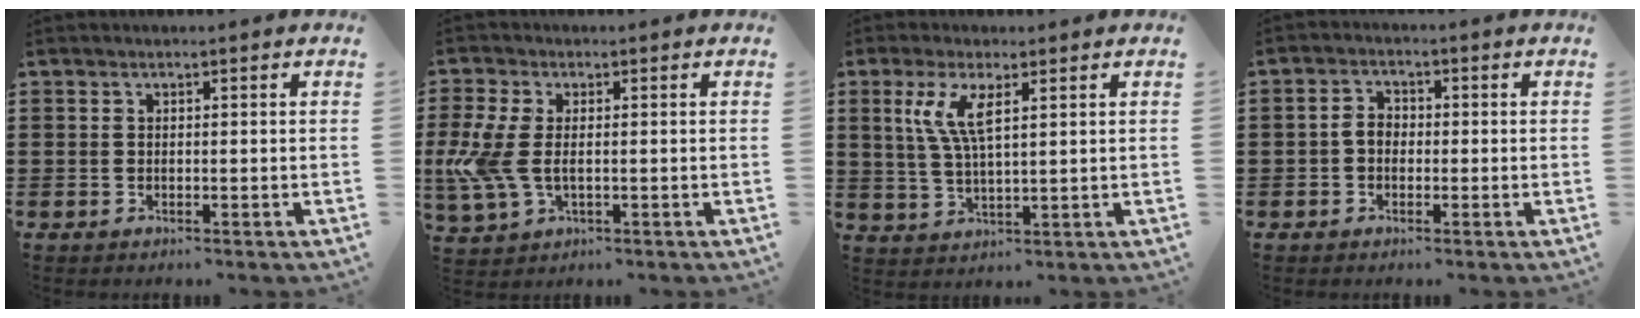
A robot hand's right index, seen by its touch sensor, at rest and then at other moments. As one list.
[{"total": 6.7, "force": [-0.4, 3.4, 5.8], "torque": [-0.152, -0.010, -0.015]}, {"total": 6.1, "force": [2.2, 1.7, 5.4], "torque": [-0.115, 0.003, 0.037]}, {"total": 2.6, "force": [-0.5, 1.8, 1.8], "torque": [-0.044, 0.002, -0.013]}]